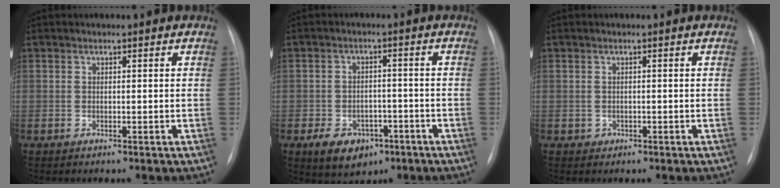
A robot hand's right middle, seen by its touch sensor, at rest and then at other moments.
{"total": 7.3, "force": [-3.9, 4.9, 3.8], "torque": [-0.062, 0.008, -0.050]}
{"total": 0.7, "force": [-0.2, 0.6, 0.0], "torque": [0.000, 0.003, -0.003]}